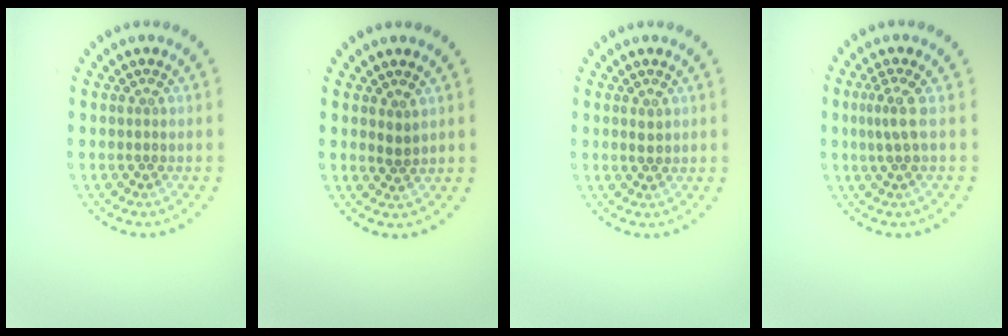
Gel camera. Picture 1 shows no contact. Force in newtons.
{"total": 1.1, "press": 0.8, "slide": 0.7}
{"total": 0.9, "press": 0.9, "slide": 0.1}
{"total": 2.1, "press": 1.4, "slide": 1.6}